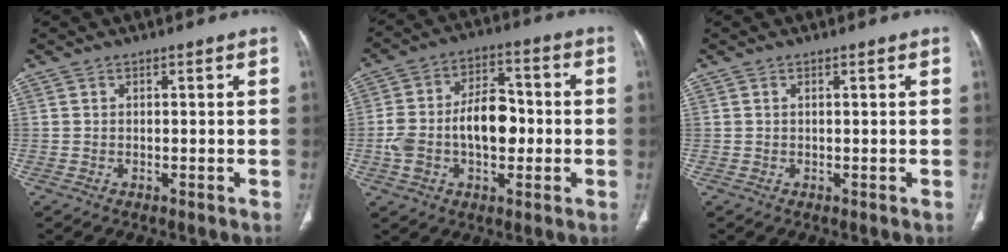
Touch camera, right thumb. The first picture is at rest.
{"total": 14.0, "force": [-1.4, 8.6, 10.9], "torque": [-0.179, 0.037, -0.023]}
{"total": 0.0}